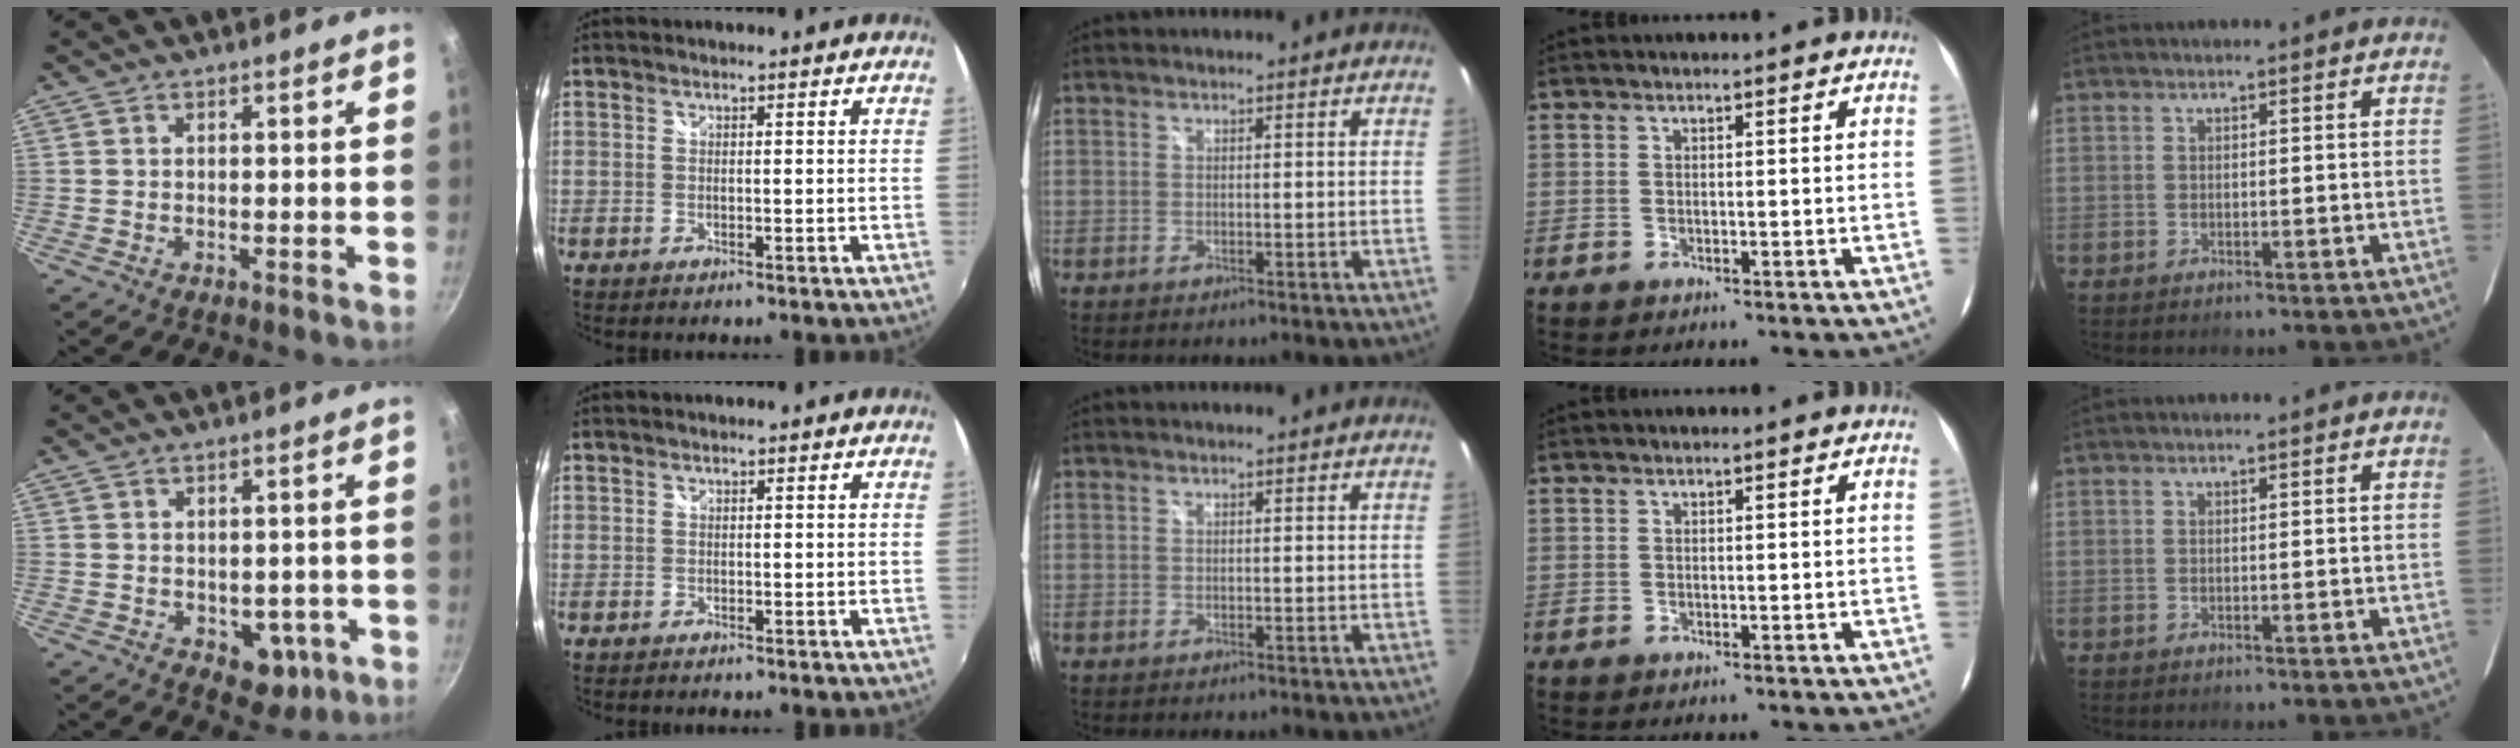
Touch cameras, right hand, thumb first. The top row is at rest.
{"thumb": {"total": 6.7, "force": [-2.0, 4.7, 4.4], "torque": [-0.017, 0.010, -0.013]}}